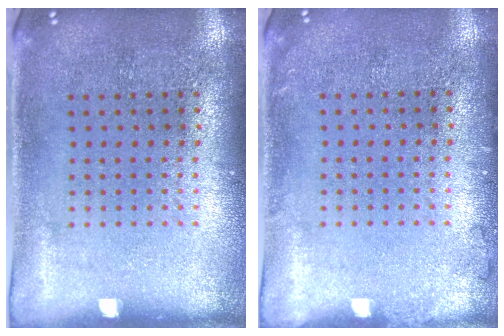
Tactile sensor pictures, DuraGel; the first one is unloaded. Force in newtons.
{"total": 0.8, "press": 0.7, "slide": 0.2}